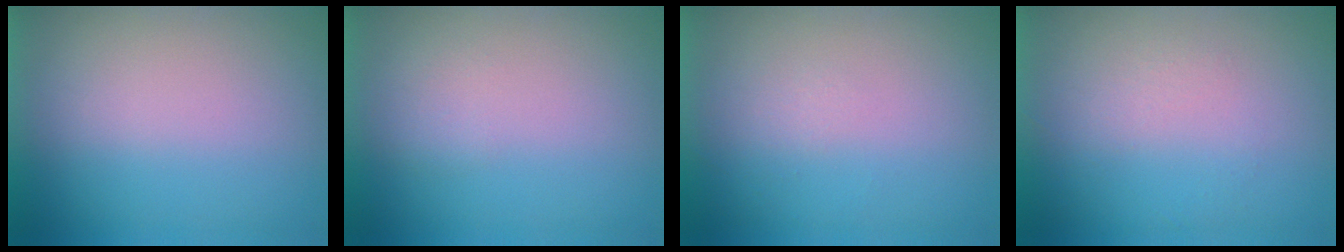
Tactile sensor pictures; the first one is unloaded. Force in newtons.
{"total": 1.1}
{"total": 1.0}
{"total": 1.2}